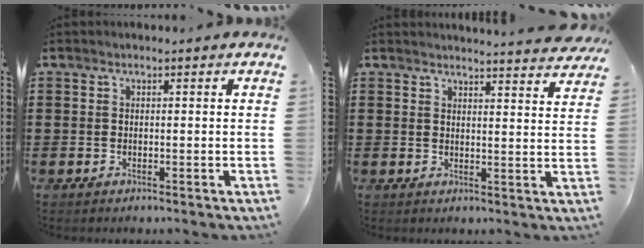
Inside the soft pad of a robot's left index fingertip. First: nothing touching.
{"total": 3.2, "force": [3.1, -0.3, 0.2], "torque": [-0.007, -0.020, 0.055]}